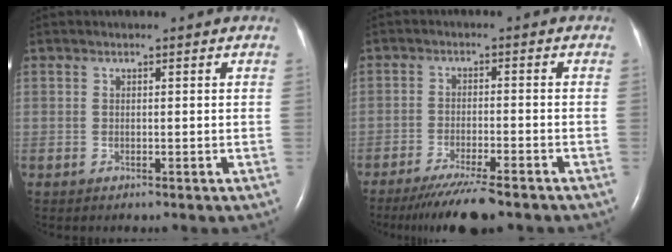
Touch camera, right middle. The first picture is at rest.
{"total": 8.6, "force": [-6.9, 0.3, 5.1], "torque": [-0.085, -0.023, -0.113]}